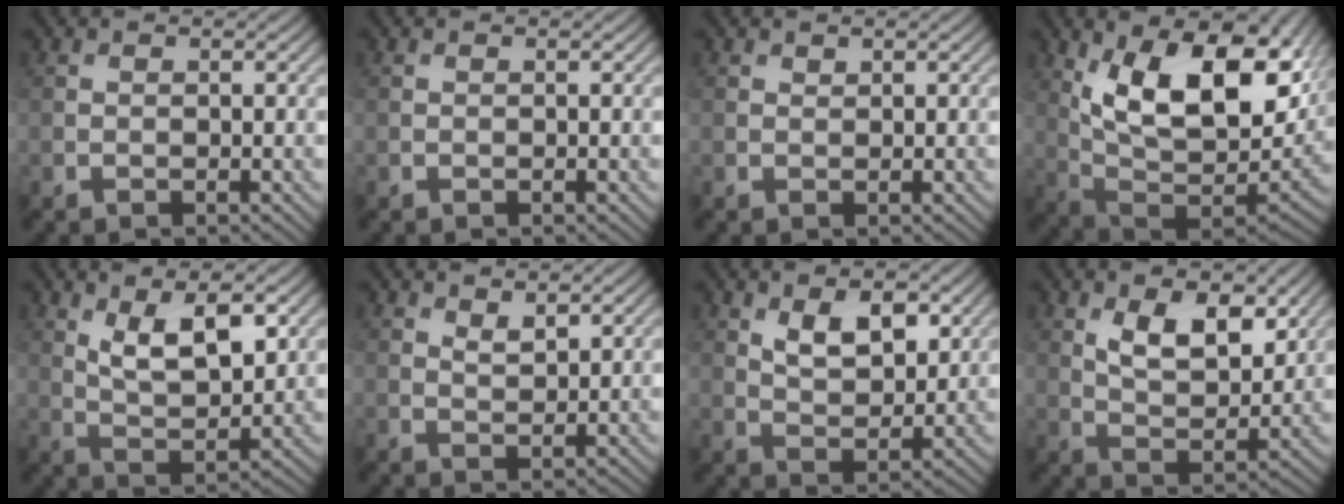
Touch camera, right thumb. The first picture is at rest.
{"total": 0.0}
{"total": 0.5, "force": [0.5, 0.2, 0.1], "torque": [0.002, -0.002, 0.011]}
{"total": 17.9, "force": [7.0, 8.5, 14.1], "torque": [-0.244, 0.007, 0.122]}
{"total": 7.8, "force": [3.4, 3.2, 6.3], "torque": [-0.118, -0.003, 0.065]}
{"total": 1.8, "force": [1.4, 0.6, 1.0], "torque": [-0.022, -0.005, 0.030]}
{"total": 6.1, "force": [2.8, 3.1, 4.4], "torque": [-0.081, -0.008, 0.053]}
{"total": 7.5, "force": [3.6, 3.6, 5.6], "torque": [-0.104, -0.013, 0.065]}